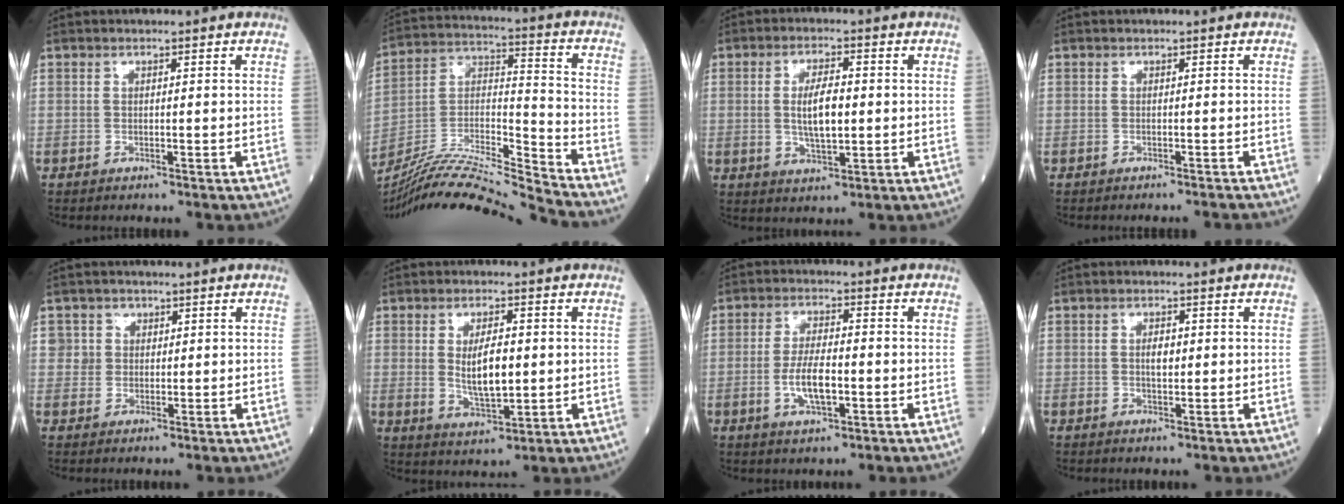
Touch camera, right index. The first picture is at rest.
{"total": 20.4, "force": [-19.1, -1.6, 6.8], "torque": [-0.141, 0.001, -0.335]}
{"total": 6.4, "force": [0.2, 2.1, 6.1], "torque": [-0.116, 0.001, 0.005]}
{"total": 2.4, "force": [-2.3, -0.5, 0.3], "torque": [0.000, -0.009, -0.027]}
{"total": 2.8, "force": [1.0, 2.7, -0.1], "torque": [0.020, 0.001, 0.011]}
{"total": 7.0, "force": [0.5, 2.4, 6.5], "torque": [-0.120, -0.006, 0.016]}
{"total": 6.5, "force": [-1.5, 2.0, 6.0], "torque": [-0.123, 0.000, -0.026]}
{"total": 2.2, "force": [0.3, 1.0, 2.0], "torque": [-0.035, 0.000, 0.004]}